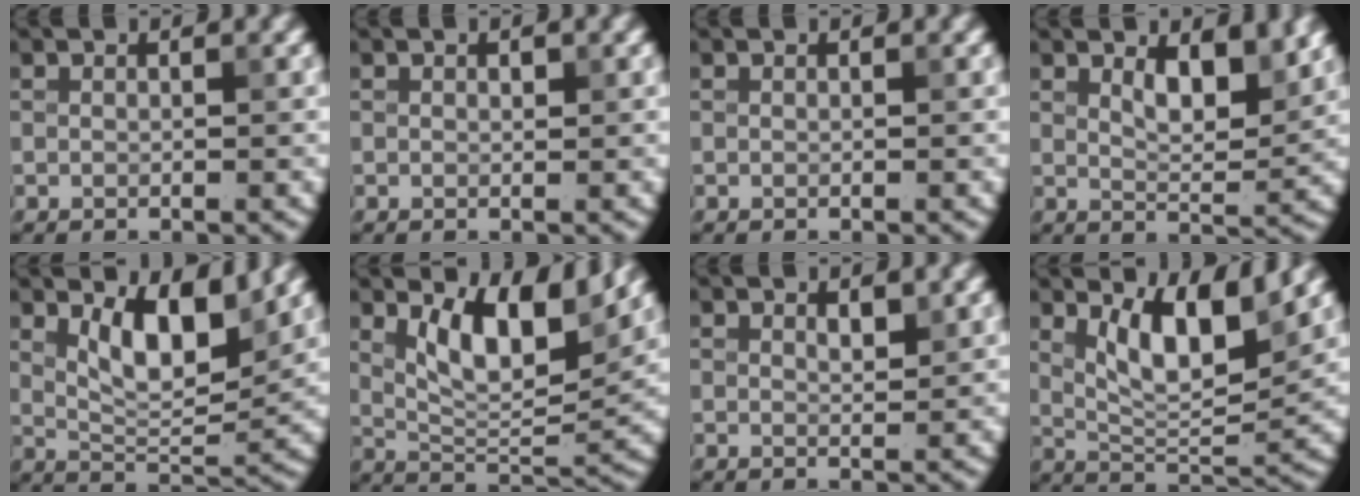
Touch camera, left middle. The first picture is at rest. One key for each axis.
{"total": 0.5, "fx": 0.2, "fy": 0.3, "fz": 0.4, "tx": -0.005, "ty": 0.000, "tz": 0.002}
{"total": 0.0}
{"total": 3.8, "fx": 2.1, "fy": 1.3, "fz": 2.9, "tx": -0.050, "ty": -0.007, "tz": 0.035}
{"total": 5.6, "fx": 2.5, "fy": 2.1, "fz": 4.6, "tx": -0.081, "ty": -0.006, "tz": 0.045}
{"total": 6.9, "fx": 3.1, "fy": 2.6, "fz": 5.6, "tx": -0.094, "ty": -0.008, "tz": 0.054}
{"total": 1.1, "fx": 0.8, "fy": 0.3, "fz": 0.7, "tx": -0.013, "ty": -0.003, "tz": 0.014}
{"total": 6.3, "fx": 2.9, "fy": 1.9, "fz": 5.3, "tx": -0.092, "ty": -0.009, "tz": 0.053}